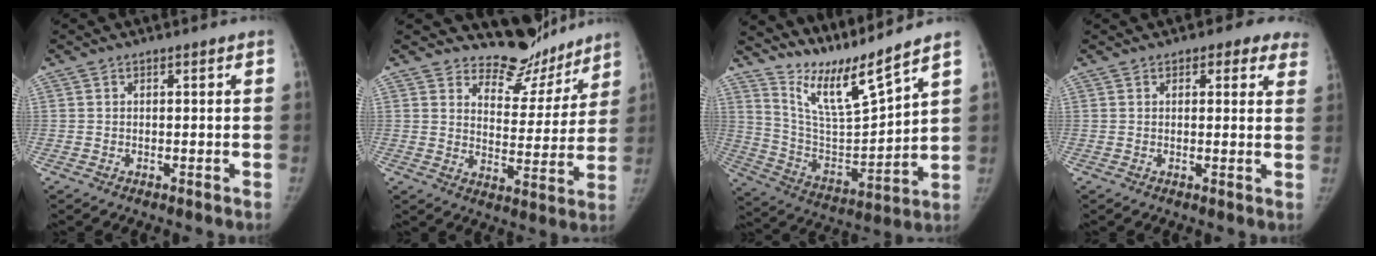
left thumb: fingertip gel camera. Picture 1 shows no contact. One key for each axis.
{"total": 11.2, "fx": 10.2, "fy": 4.5, "fz": 0.8, "tx": 0.034, "ty": -0.093, "tz": 0.145}
{"total": 13.3, "fx": 11.7, "fy": -0.3, "fz": 6.3, "tx": -0.105, "ty": -0.081, "tz": 0.233}
{"total": 7.6, "fx": 5.4, "fy": 3.9, "fz": 3.7, "tx": 0.008, "ty": -0.012, "tz": 0.047}